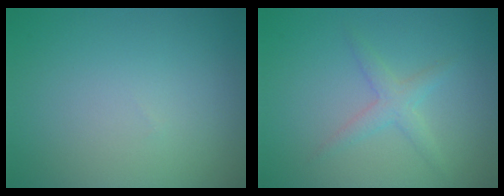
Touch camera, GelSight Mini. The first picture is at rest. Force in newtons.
{"total": 2.0, "press": 2.0, "slide": 0.1}